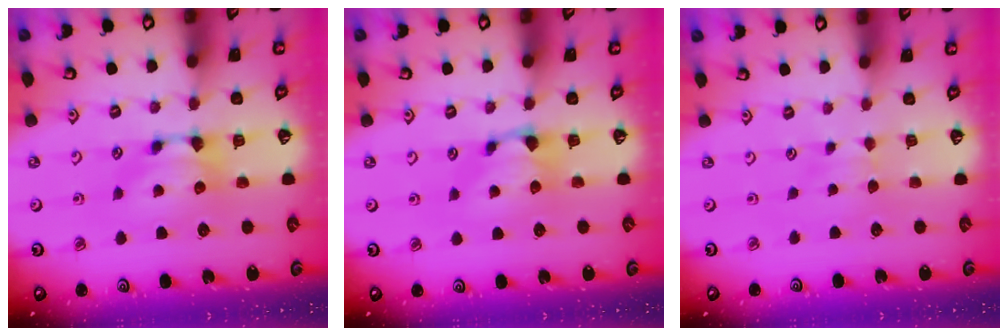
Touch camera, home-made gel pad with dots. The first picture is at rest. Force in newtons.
{"total": 0.8, "press": 0.2, "slide": 0.8}
{"total": 2.6, "press": 2.5, "slide": 0.2}